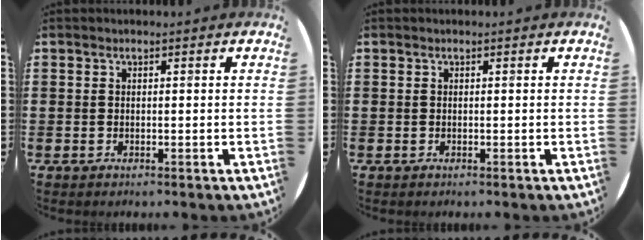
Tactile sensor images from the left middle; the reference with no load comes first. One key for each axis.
{"total": 0.0}